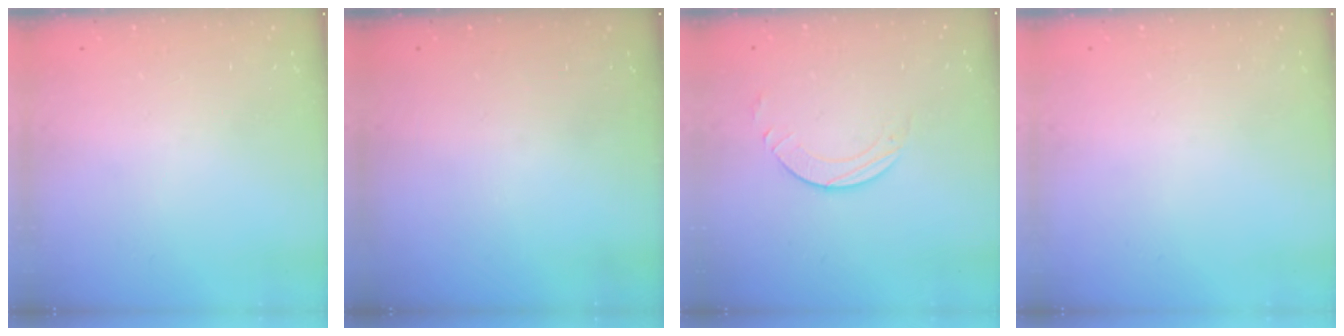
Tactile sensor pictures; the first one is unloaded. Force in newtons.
{"total": 0.0}
{"total": 2.7, "press": 2.7, "slide": 0.2}
{"total": 0.0}